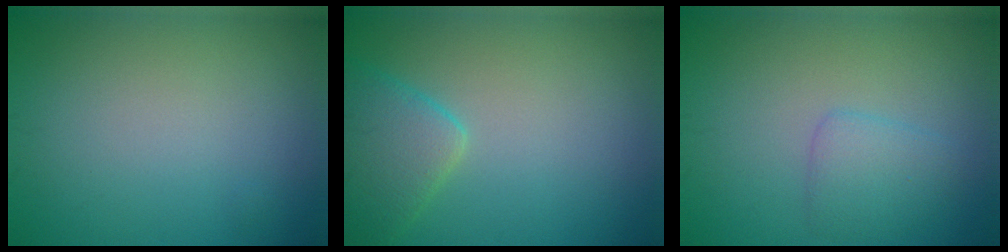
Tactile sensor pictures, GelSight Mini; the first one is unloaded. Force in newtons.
{"total": 3.7, "press": 3.7, "slide": 0.3}
{"total": 2.2, "press": 2.2, "slide": 0.1}